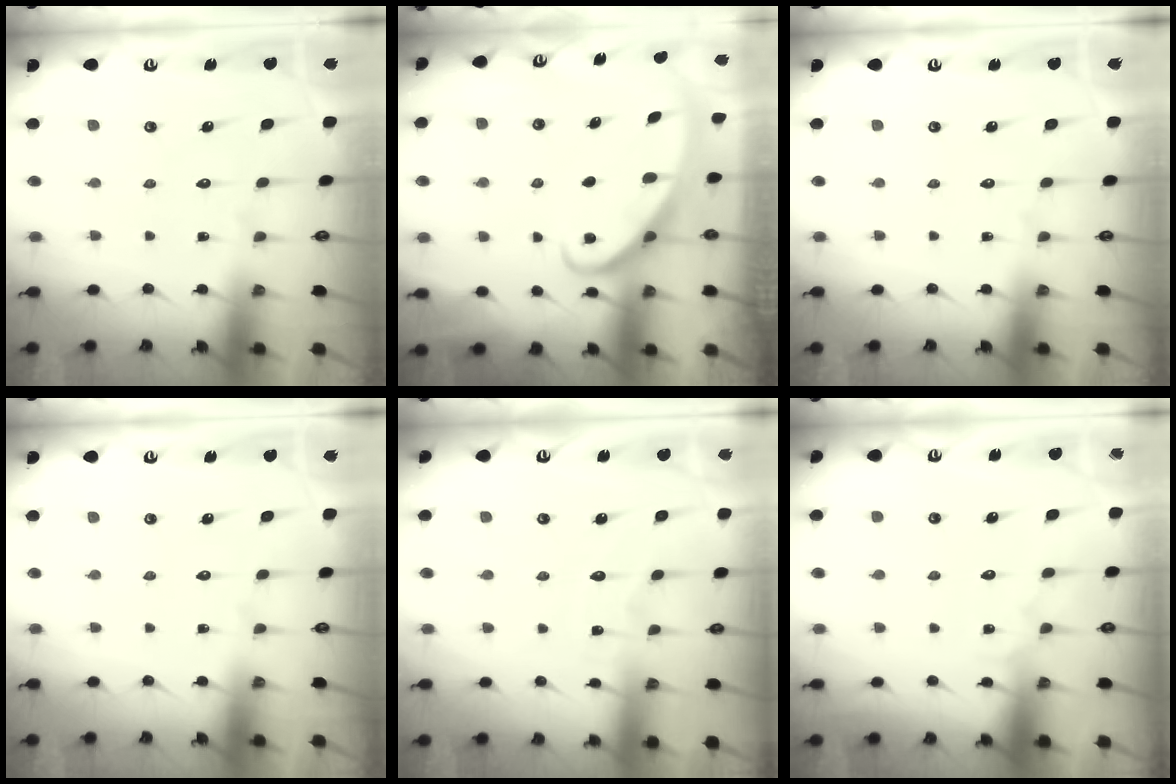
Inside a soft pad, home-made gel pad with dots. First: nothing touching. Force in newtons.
{"total": 2.8, "press": 2.8, "slide": 0.4}
{"total": 0.0}
{"total": 0.0}
{"total": 2.2, "press": 2.1, "slide": 0.3}
{"total": 2.6, "press": 2.6, "slide": 0.2}